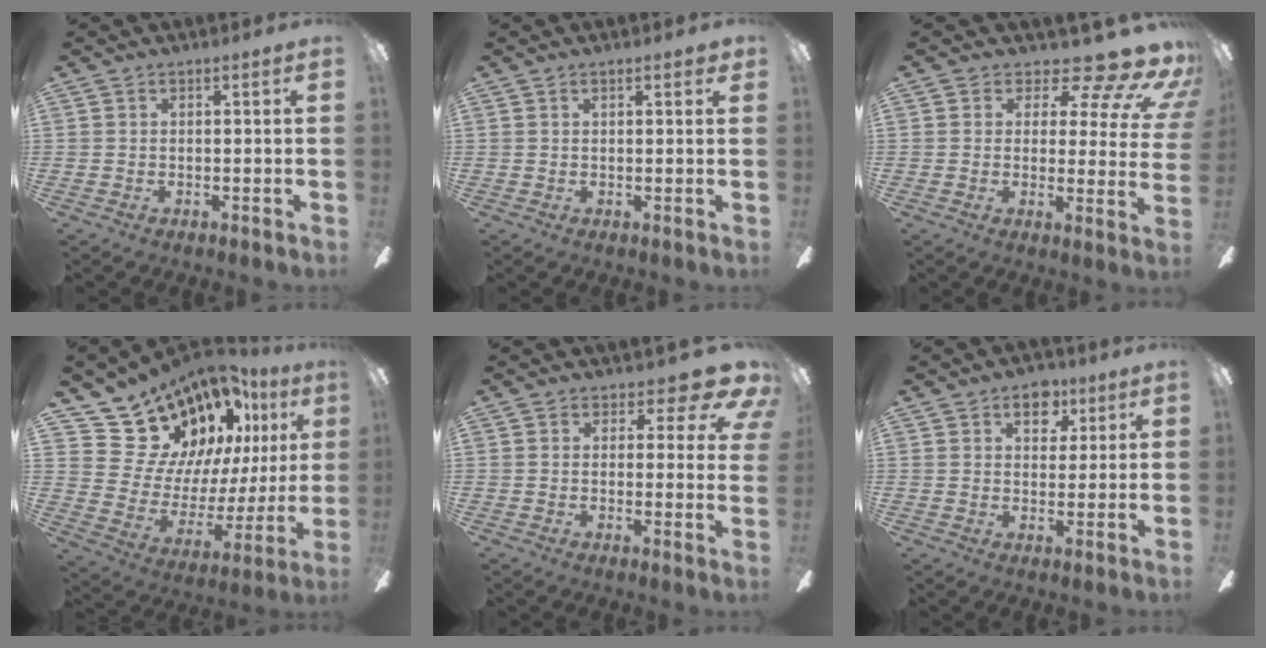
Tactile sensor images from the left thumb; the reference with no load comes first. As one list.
[{"total": 2.2, "force": [1.3, 0.5, 1.8], "torque": [-0.030, 0.000, 0.019]}, {"total": 13.2, "force": [9.5, 4.6, 7.8], "torque": [-0.115, -0.073, 0.163]}, {"total": 19.8, "force": [16.2, 10.4, 4.6], "torque": [-0.080, -0.135, 0.321]}, {"total": 9.5, "force": [5.9, 4.1, 6.2], "torque": [-0.068, -0.038, 0.103]}, {"total": 7.1, "force": [4.0, 4.5, 3.7], "torque": [-0.027, -0.013, 0.064]}]